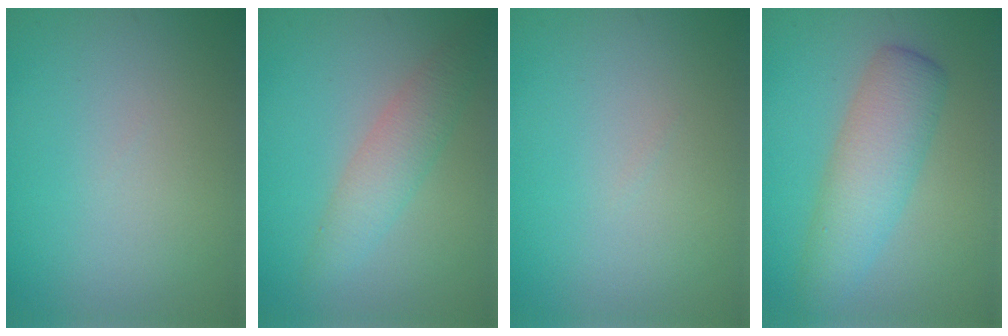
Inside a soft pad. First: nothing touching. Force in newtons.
{"total": 2.9, "press": 2.9, "slide": 0.1}
{"total": 0.0}
{"total": 5.0, "press": 5.0, "slide": 0.1}